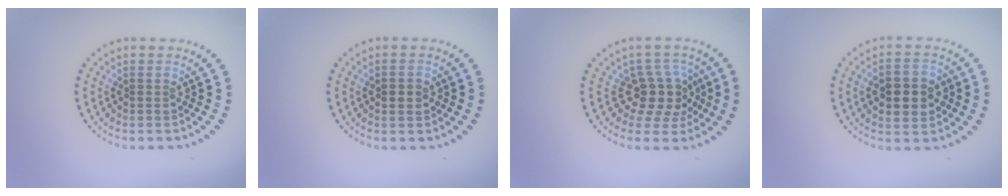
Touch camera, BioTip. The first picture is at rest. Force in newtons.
{"total": 1.8, "press": 1.8, "slide": 0.1}
{"total": 3.6, "press": 2.8, "slide": 2.2}
{"total": 4.6, "press": 4.6, "slide": 0.3}